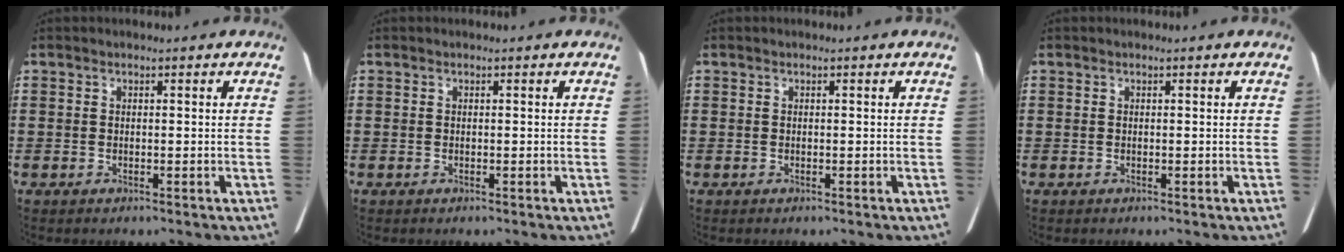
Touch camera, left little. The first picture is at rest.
{"total": 0.0}
{"total": 0.0}
{"total": 0.0}